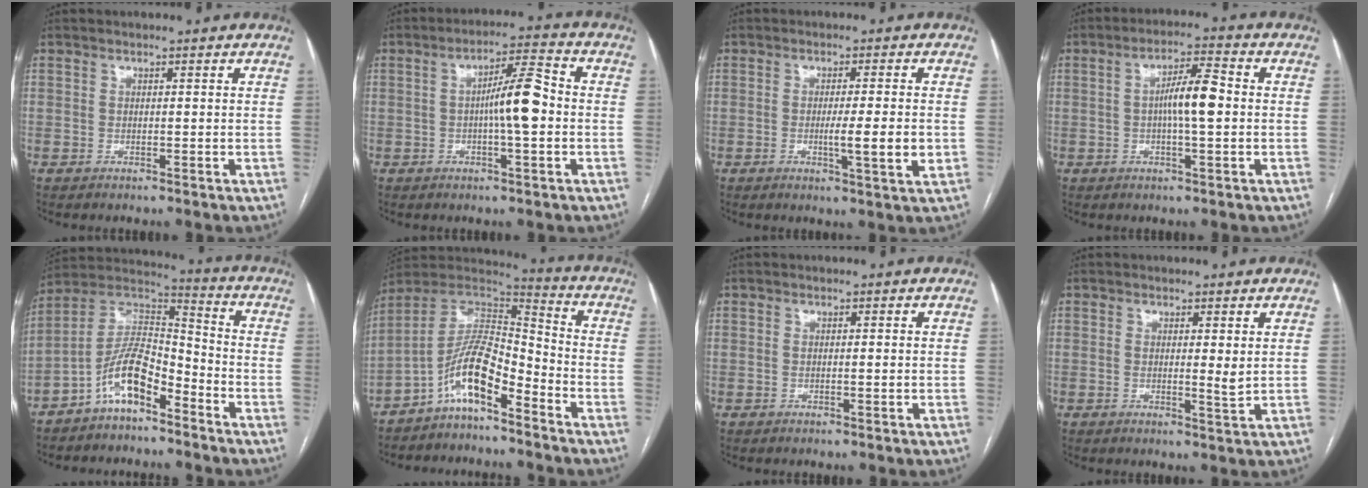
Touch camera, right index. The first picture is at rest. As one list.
[{"total": 7.7, "force": [-0.5, 0.9, 7.7], "torque": [-0.131, 0.016, -0.013]}, {"total": 6.0, "force": [-1.0, -0.1, 5.9], "torque": [-0.091, -0.010, -0.014]}, {"total": 6.7, "force": [-0.1, 0.9, 6.7], "torque": [-0.120, 0.011, -0.006]}, {"total": 10.6, "force": [-6.4, 4.0, 7.5], "torque": [-0.159, 0.029, -0.121]}, {"total": 11.1, "force": [-6.6, 3.1, 8.5], "torque": [-0.167, 0.029, -0.122]}, {"total": 0.6, "force": [0.0, 0.0, 0.6], "torque": [-0.015, -0.003, 0.001]}, {"total": 2.1, "force": [0.5, 0.1, 2.0], "torque": [-0.036, -0.007, 0.009]}]